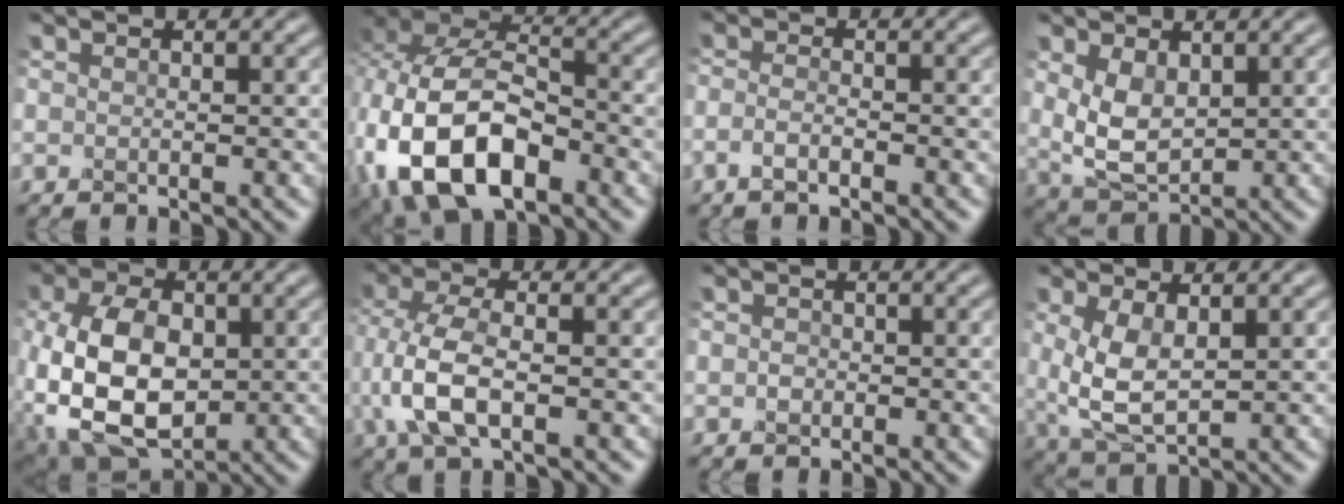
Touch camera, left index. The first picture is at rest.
{"total": 13.0, "force": [-3.7, 8.1, 9.5], "torque": [-0.221, -0.020, -0.064]}
{"total": 1.6, "force": [-1.1, 0.4, 1.1], "torque": [-0.036, 0.003, -0.028]}
{"total": 4.2, "force": [1.0, 2.9, 3.0], "torque": [-0.081, 0.000, 0.029]}
{"total": 11.3, "force": [-1.2, 7.4, 8.5], "torque": [-0.199, -0.013, -0.019]}
{"total": 5.8, "force": [-1.3, 2.9, 4.8], "torque": [-0.131, 0.007, -0.029]}
{"total": 0.5, "force": [-0.2, 0.5, -0.1], "torque": [-0.009, 0.004, -0.004]}
{"total": 4.3, "force": [0.8, 2.2, 3.6], "torque": [-0.099, -0.001, 0.024]}